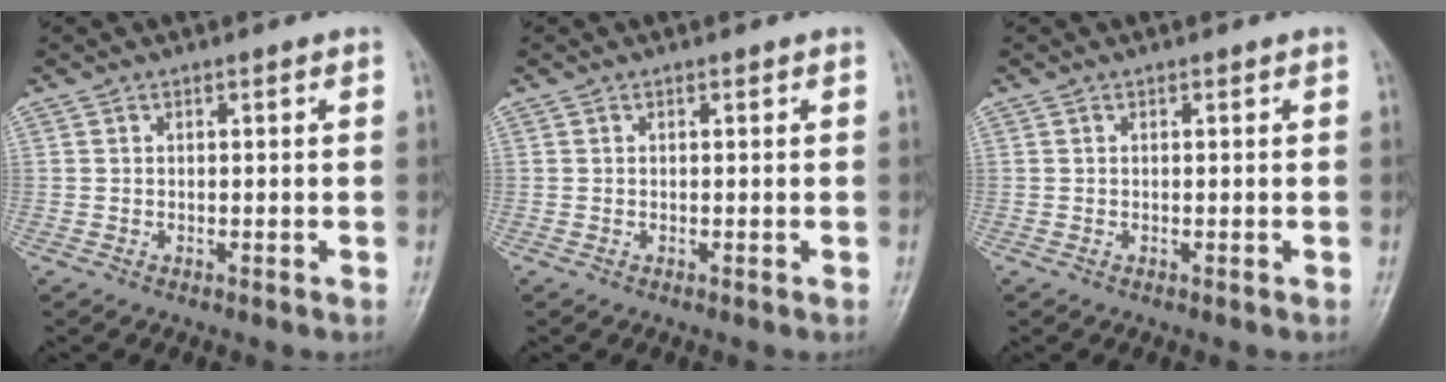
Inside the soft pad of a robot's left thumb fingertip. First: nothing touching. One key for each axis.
{"total": 0.0}
{"total": 0.0}